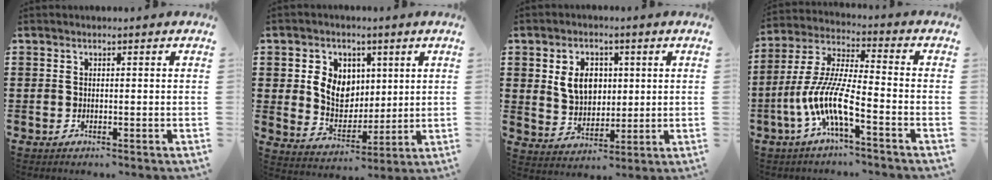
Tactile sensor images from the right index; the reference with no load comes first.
{"total": 7.4, "force": [1.6, 6.1, 3.9], "torque": [-0.081, 0.012, 0.028]}
{"total": 6.6, "force": [1.6, 4.9, 4.1], "torque": [-0.091, 0.013, 0.025]}
{"total": 9.9, "force": [-5.1, 1.7, 8.3], "torque": [-0.201, -0.016, -0.105]}